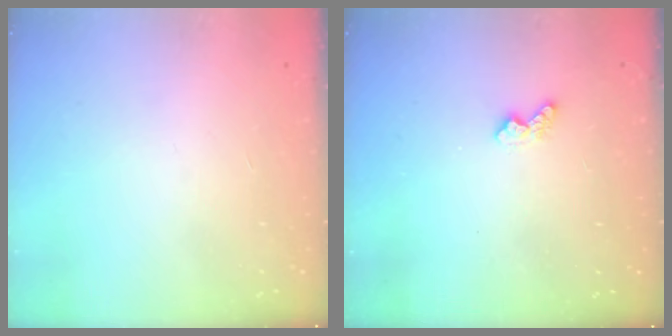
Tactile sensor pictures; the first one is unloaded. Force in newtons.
{"total": 3.4, "press": 3.4, "slide": 0.6}